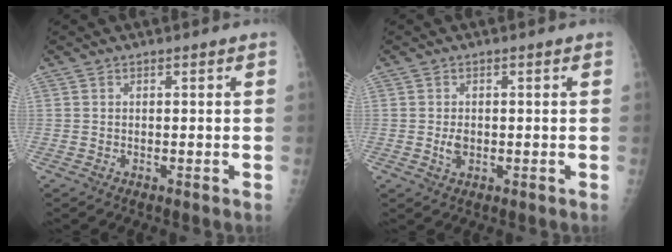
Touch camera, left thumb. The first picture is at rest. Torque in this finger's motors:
{"motor_torque": [0.35, 0.49, 0.58, 0.11, 0.00]}